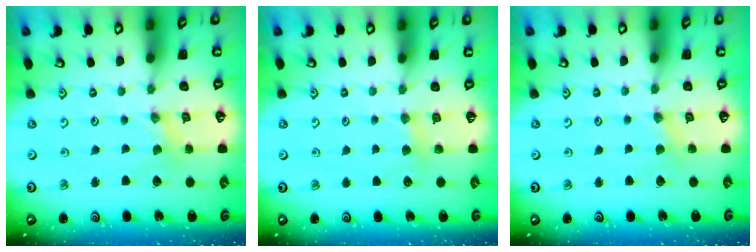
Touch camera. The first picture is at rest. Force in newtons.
{"total": 3.5, "press": 3.4, "slide": 0.6}
{"total": 2.6, "press": 2.6, "slide": 0.4}